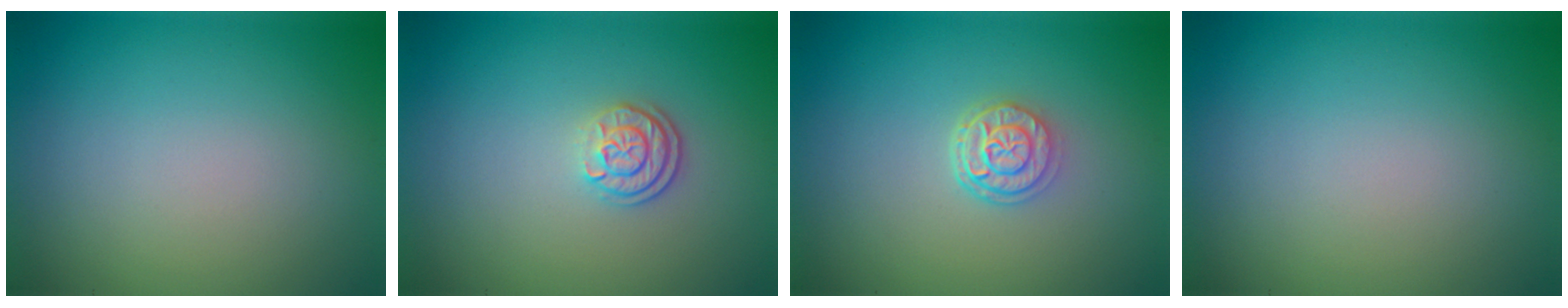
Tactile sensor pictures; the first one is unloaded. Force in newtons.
{"total": 2.5, "press": 2.0, "slide": 1.5}
{"total": 2.7, "press": 2.2, "slide": 1.6}
{"total": 0.0}